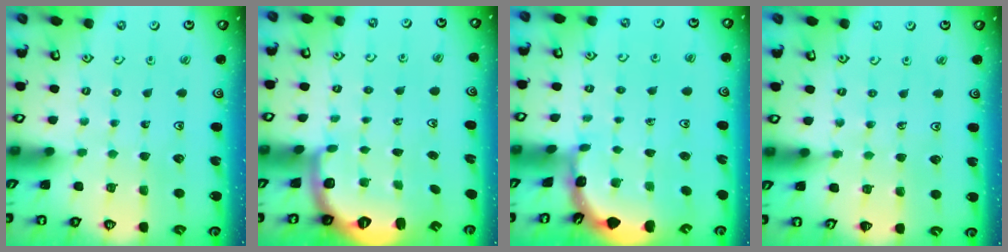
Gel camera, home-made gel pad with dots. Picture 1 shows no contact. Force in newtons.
{"total": 2.7, "press": 1.7, "slide": 2.1}
{"total": 1.9, "press": 1.9, "slide": 0.1}
{"total": 4.9, "press": 4.7, "slide": 1.2}